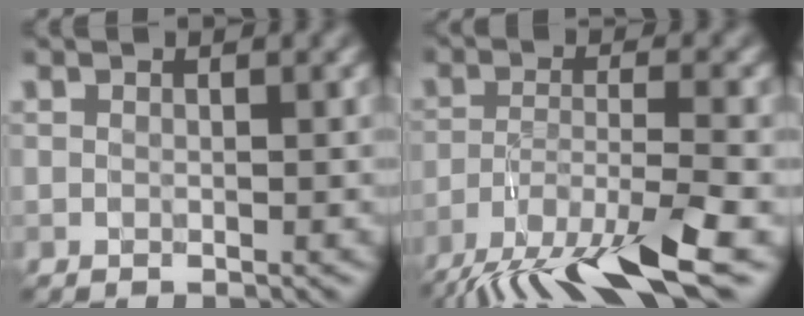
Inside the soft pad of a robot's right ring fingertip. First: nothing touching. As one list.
[{"total": 9.5, "force": [-6.8, 2.2, 6.3], "torque": [-0.119, -0.014, -0.125]}]